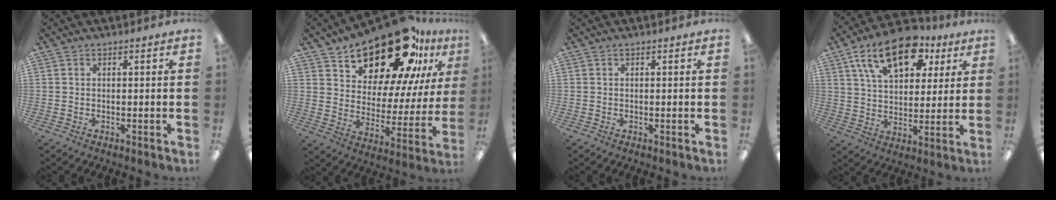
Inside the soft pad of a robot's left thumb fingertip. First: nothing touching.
{"total": 24.4, "force": [18.7, 10.2, 12.0], "torque": [-0.186, -0.125, 0.319]}
{"total": 0.0}
{"total": 18.0, "force": [9.9, 10.0, 11.2], "torque": [-0.180, -0.030, 0.174]}